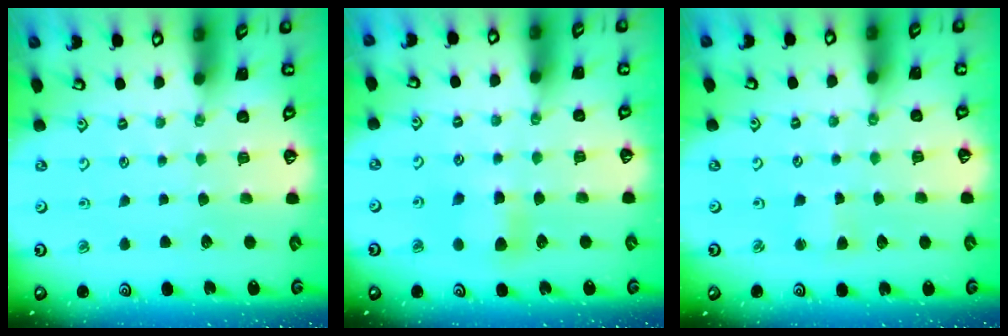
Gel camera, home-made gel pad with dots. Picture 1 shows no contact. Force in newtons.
{"total": 6.5, "press": 6.5, "slide": 0.9}
{"total": 2.2, "press": 2.2, "slide": 0.2}